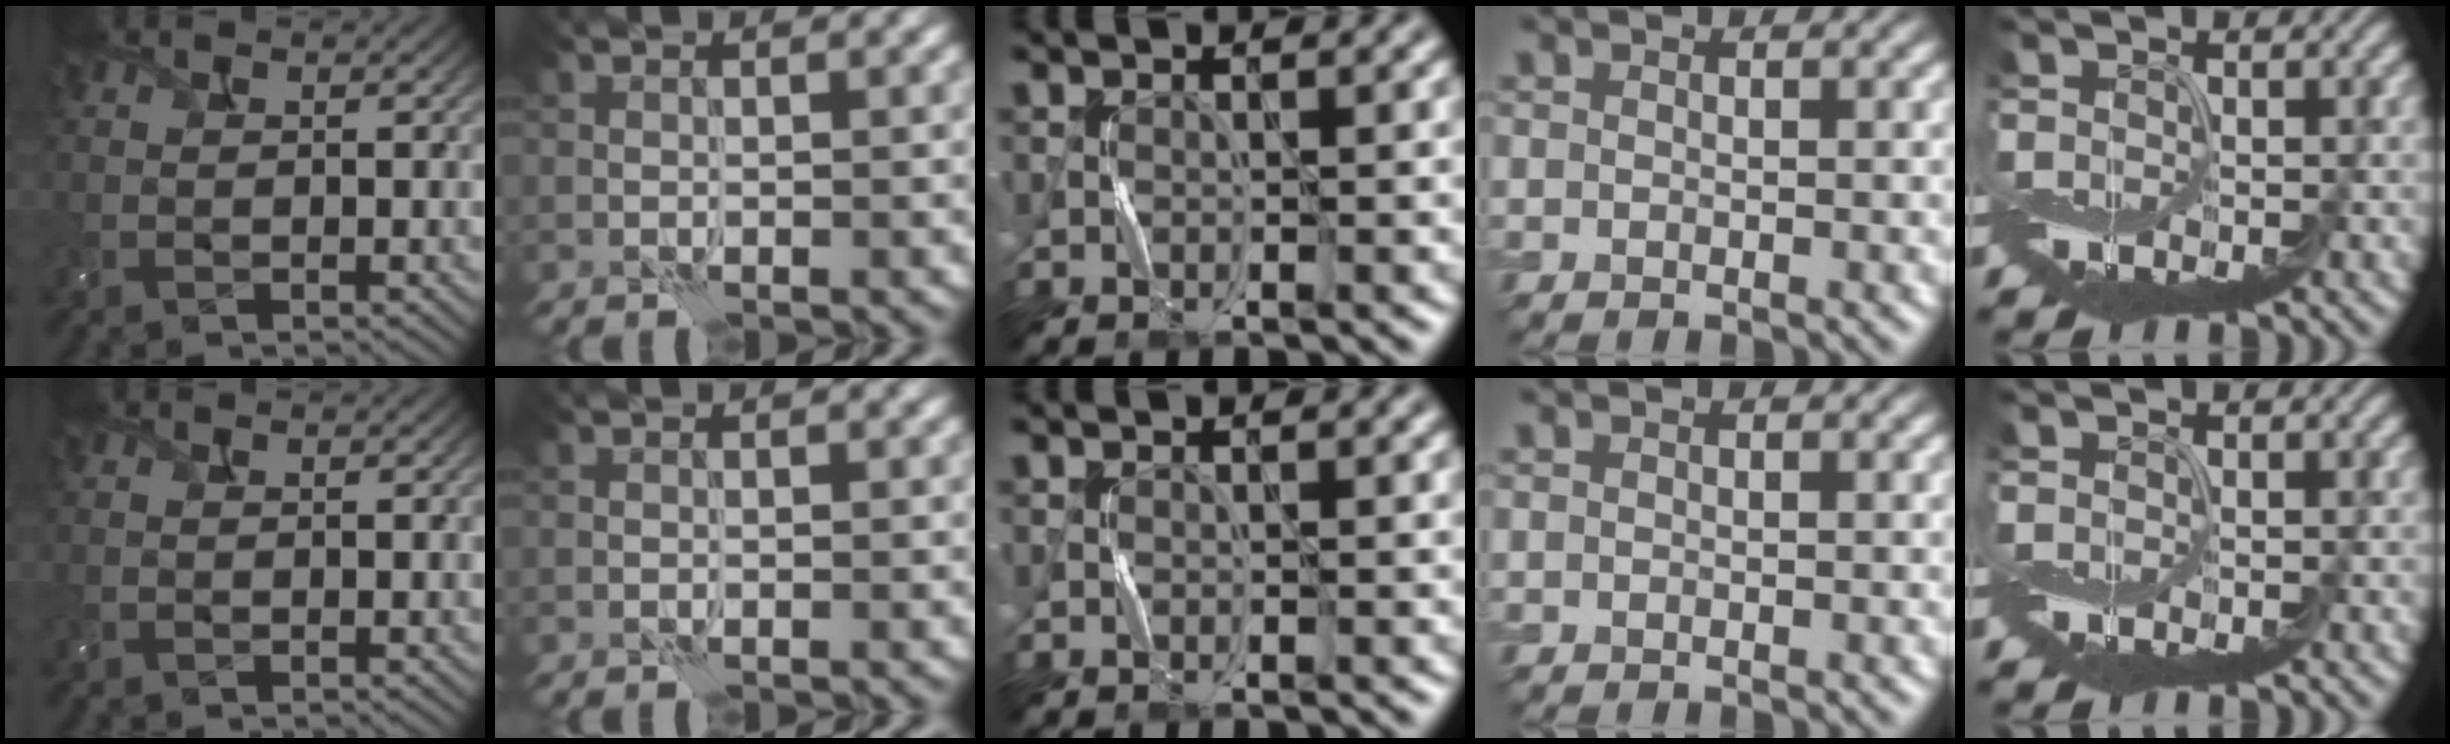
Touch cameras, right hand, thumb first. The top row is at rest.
{}